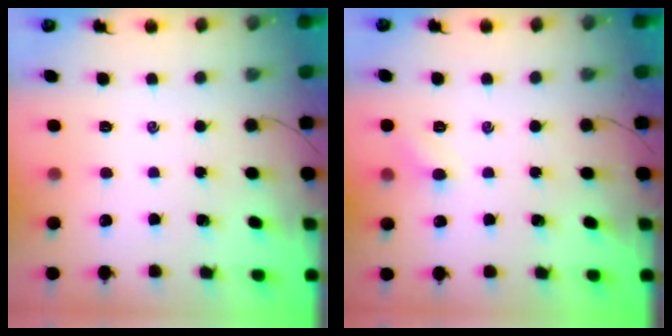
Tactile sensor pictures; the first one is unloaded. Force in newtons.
{"total": 4.8, "press": 4.5, "slide": 1.5}